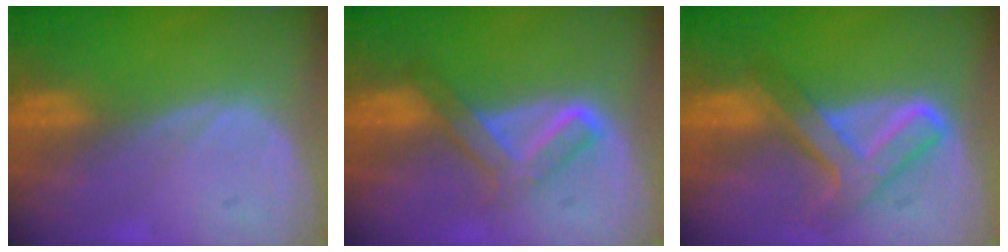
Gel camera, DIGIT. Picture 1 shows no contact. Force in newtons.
{"total": 5.3, "press": 5.3, "slide": 0.2}
{"total": 7.8, "press": 6.7, "slide": 4.1}